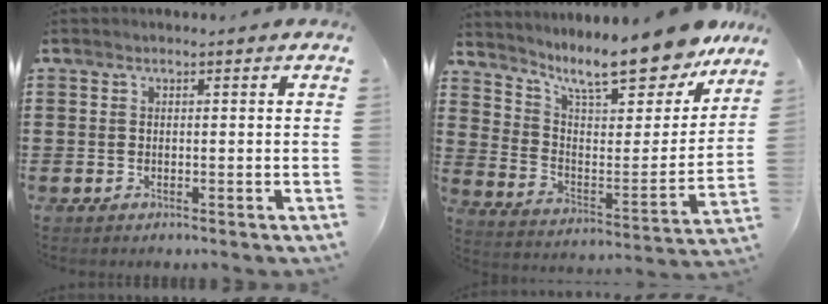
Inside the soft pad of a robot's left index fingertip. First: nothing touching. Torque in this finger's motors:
{"motor_torque": [1.74, -0.40, 0.63, 0.21]}